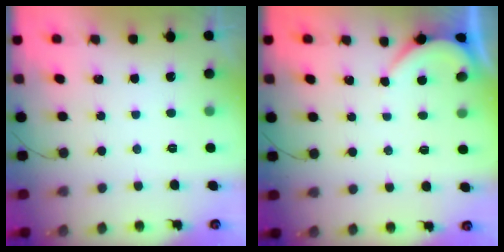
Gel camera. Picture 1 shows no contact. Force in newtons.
{"total": 2.2, "press": 2.2, "slide": 0.4}